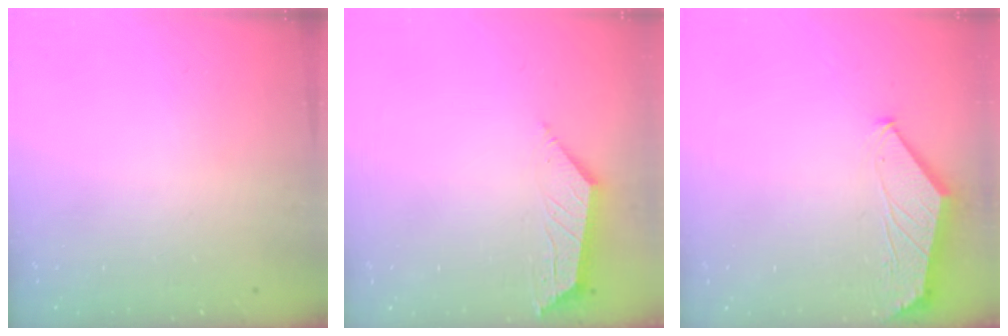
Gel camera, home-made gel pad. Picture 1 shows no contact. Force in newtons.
{"total": 3.3, "press": 3.3, "slide": 0.1}
{"total": 1.6, "press": 1.6, "slide": 0.4}